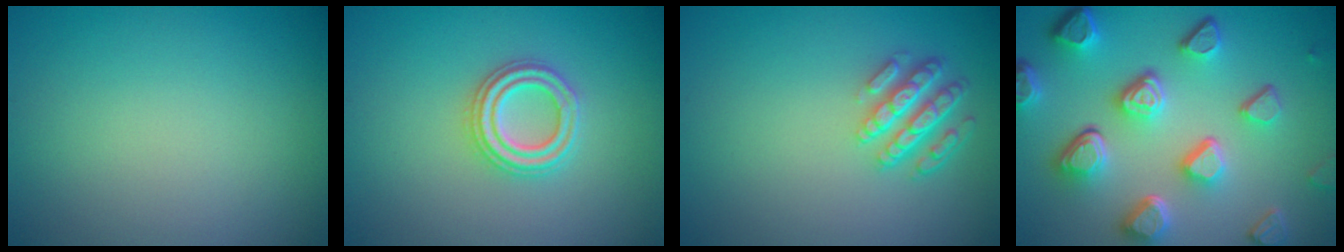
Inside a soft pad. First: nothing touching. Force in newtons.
{"total": 2.7, "press": 2.7, "slide": 0.5}
{"total": 4.3, "press": 3.3, "slide": 2.7}
{"total": 7.7, "press": 5.6, "slide": 5.3}